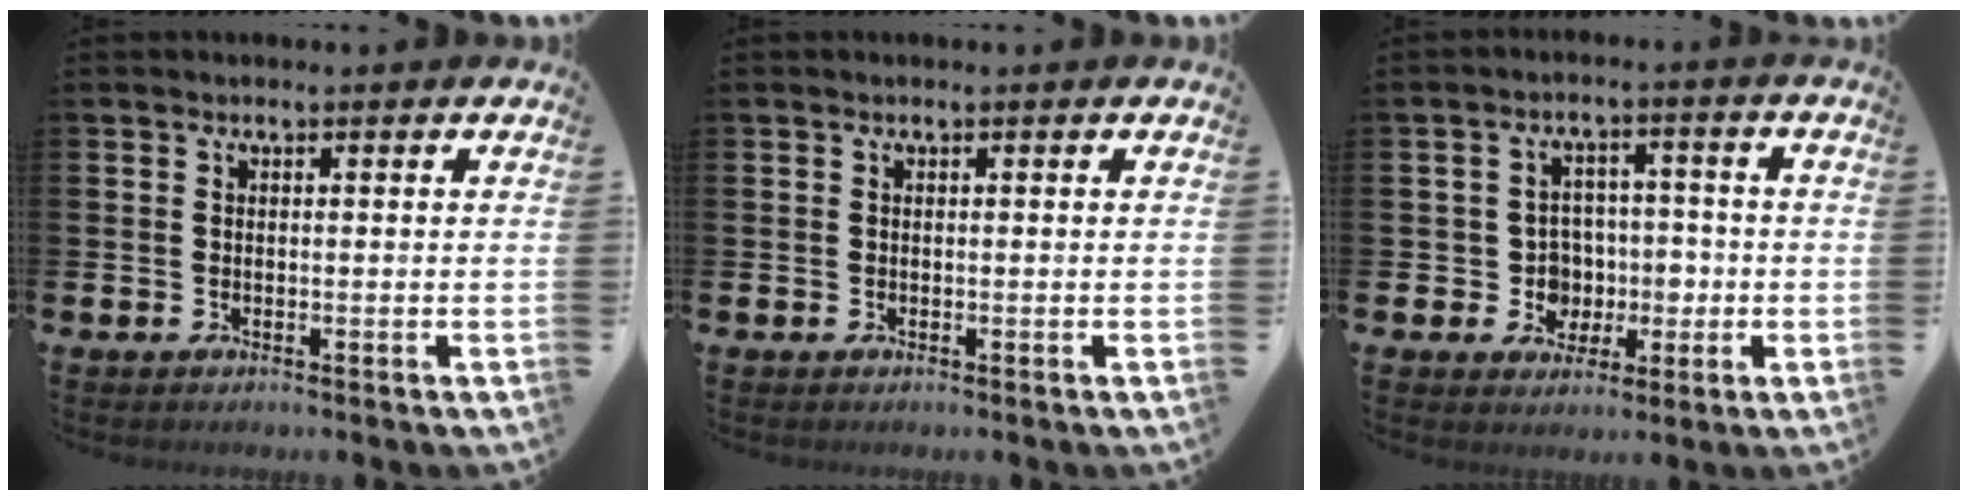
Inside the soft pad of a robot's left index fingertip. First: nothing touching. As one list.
[{"total": 0.0}, {"total": 4.9, "force": [-0.4, 4.8, 0.8], "torque": [-0.026, -0.003, -0.012]}]